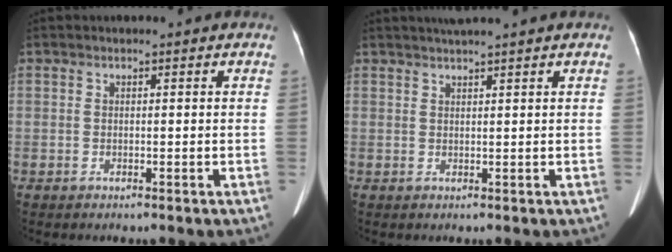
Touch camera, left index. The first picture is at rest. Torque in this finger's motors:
{"motor_torque": [-0.22, -1.19, 0.01, 0.03]}